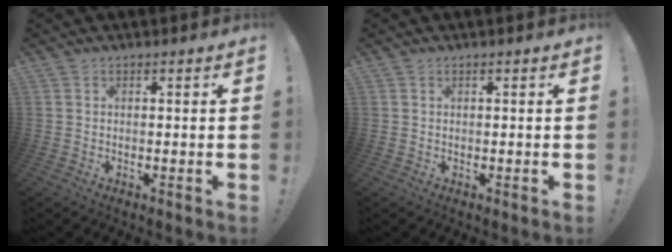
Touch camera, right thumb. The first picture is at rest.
{"total": 0.0}